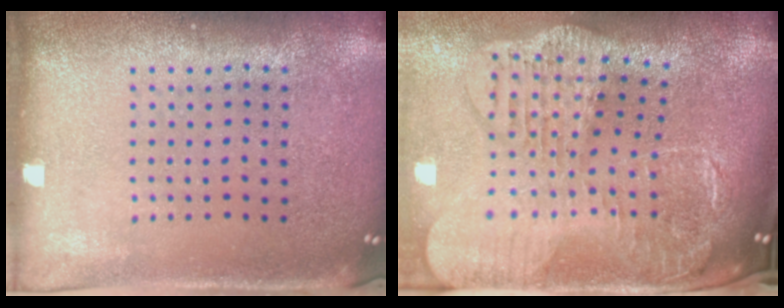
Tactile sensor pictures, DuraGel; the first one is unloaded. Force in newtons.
{"total": 3.3, "press": 2.6, "slide": 2.0}